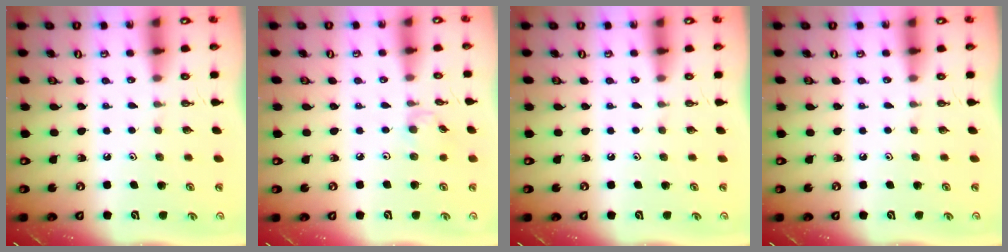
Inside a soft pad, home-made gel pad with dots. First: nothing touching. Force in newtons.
{"total": 2.3, "press": 2.3, "slide": 0.3}
{"total": 0.0}
{"total": 0.0}